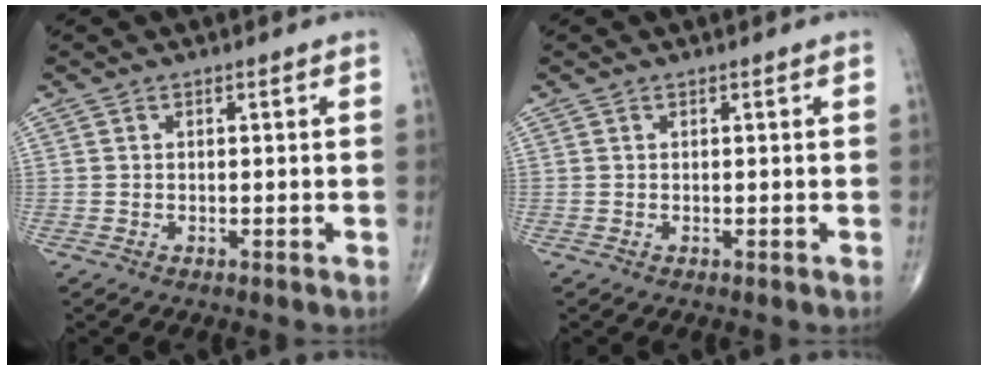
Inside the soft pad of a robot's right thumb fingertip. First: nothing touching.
{"total": 0.0}